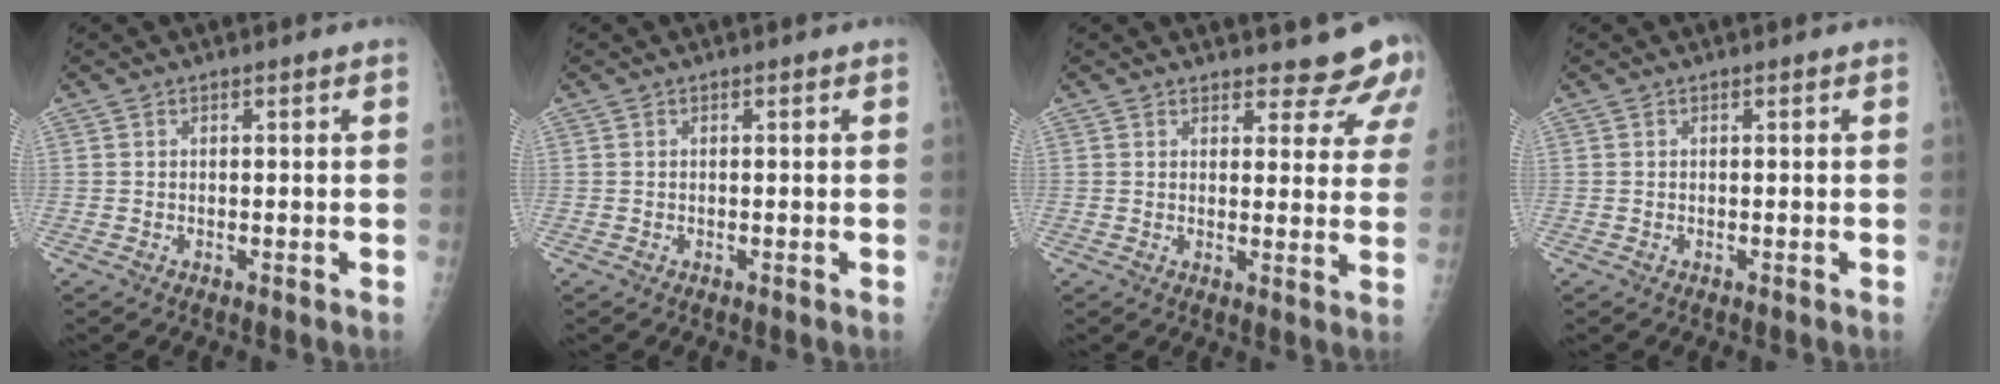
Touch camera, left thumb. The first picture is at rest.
{"total": 0.0}
{"total": 9.0, "force": [8.1, 3.1, 2.2], "torque": [0.014, -0.051, 0.077]}
{"total": 0.0}